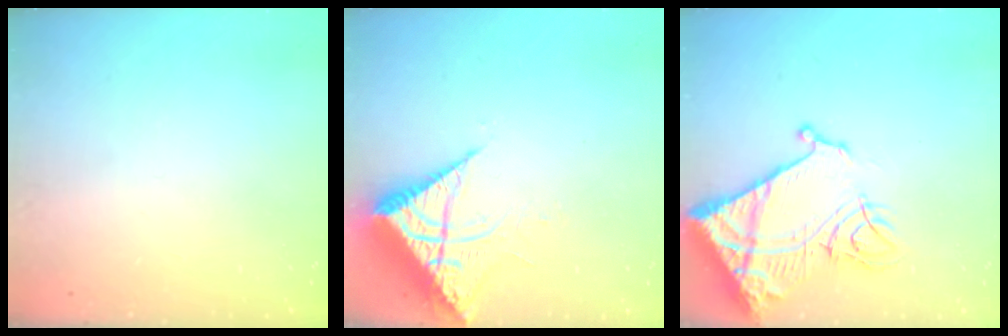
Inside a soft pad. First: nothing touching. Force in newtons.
{"total": 9.4, "press": 9.4, "slide": 1.0}
{"total": 17.0, "press": 16.8, "slide": 2.0}